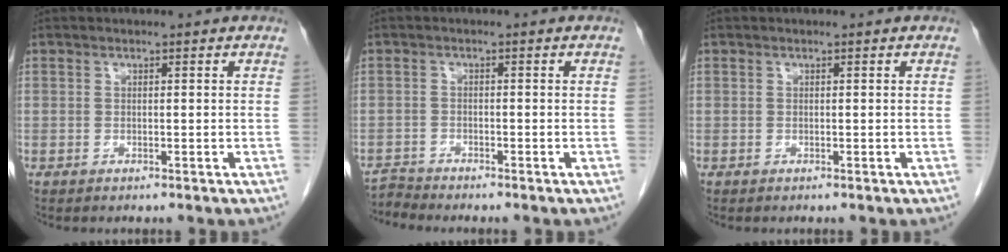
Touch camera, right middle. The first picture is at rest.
{"total": 2.3, "force": [-2.1, -0.6, -0.9], "torque": [0.018, -0.017, -0.040]}
{"total": 0.0}